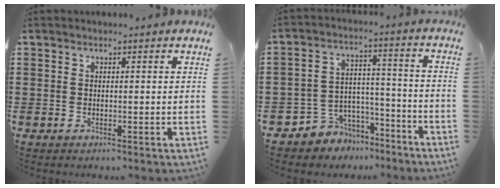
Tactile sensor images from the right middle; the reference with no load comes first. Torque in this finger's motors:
{"motor_torque": [1.10, -1.04, 0.09, 0.03]}